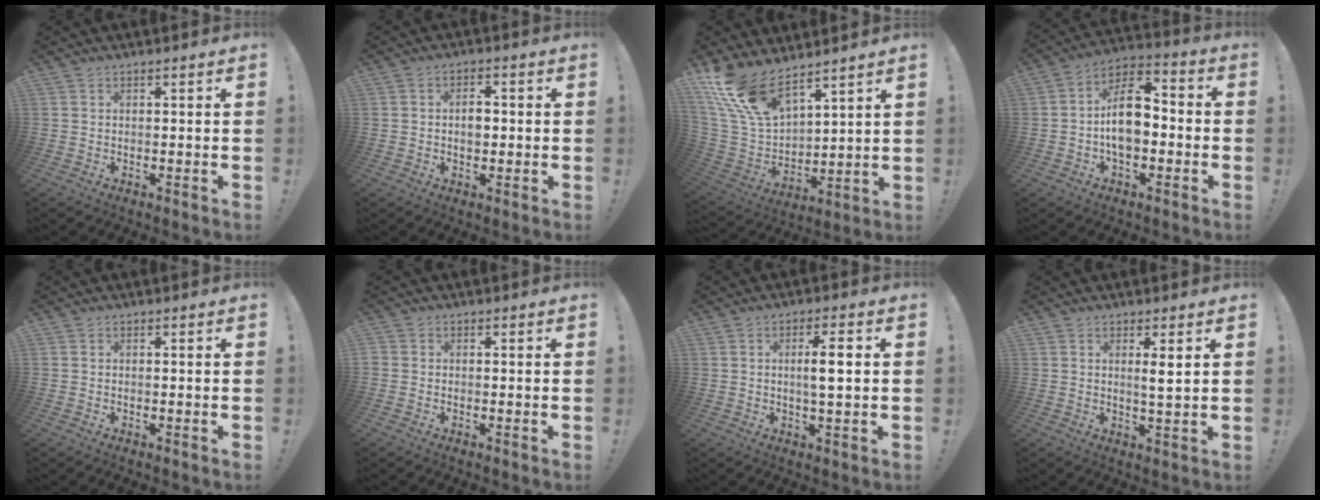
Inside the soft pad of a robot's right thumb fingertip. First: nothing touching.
{"total": 4.0, "force": [-0.2, 2.8, 2.8], "torque": [-0.034, 0.004, -0.008]}
{"total": 15.5, "force": [12.0, 6.6, 7.2], "torque": [-0.155, -0.083, 0.228]}
{"total": 13.2, "force": [-2.0, 8.1, 10.3], "torque": [-0.172, 0.021, -0.037]}
{"total": 0.0}
{"total": 0.7, "force": [-0.3, 0.6, 0.2], "torque": [-0.004, 0.005, -0.006]}
{"total": 6.2, "force": [0.6, 1.1, 6.1], "torque": [-0.096, 0.001, 0.003]}
{"total": 3.8, "force": [1.6, 0.1, 3.5], "torque": [-0.046, -0.015, 0.021]}